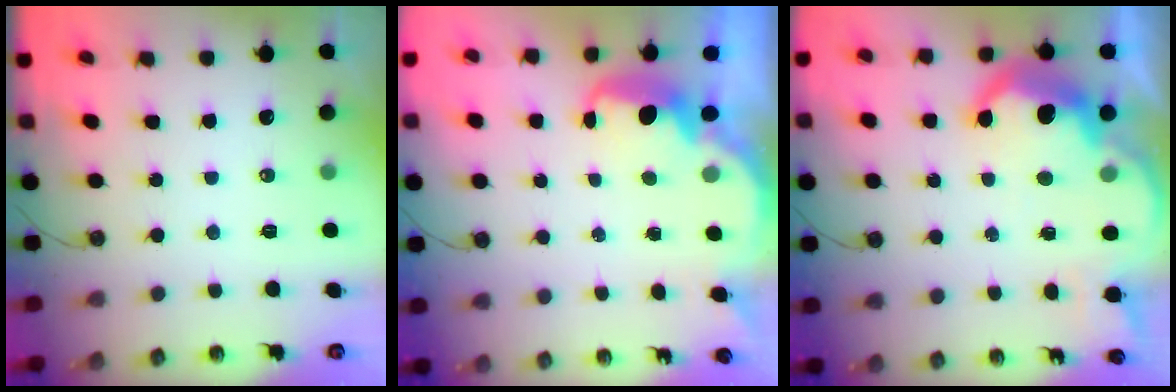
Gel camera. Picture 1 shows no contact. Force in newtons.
{"total": 5.7, "press": 5.7, "slide": 0.6}
{"total": 14.8, "press": 14.8, "slide": 1.0}